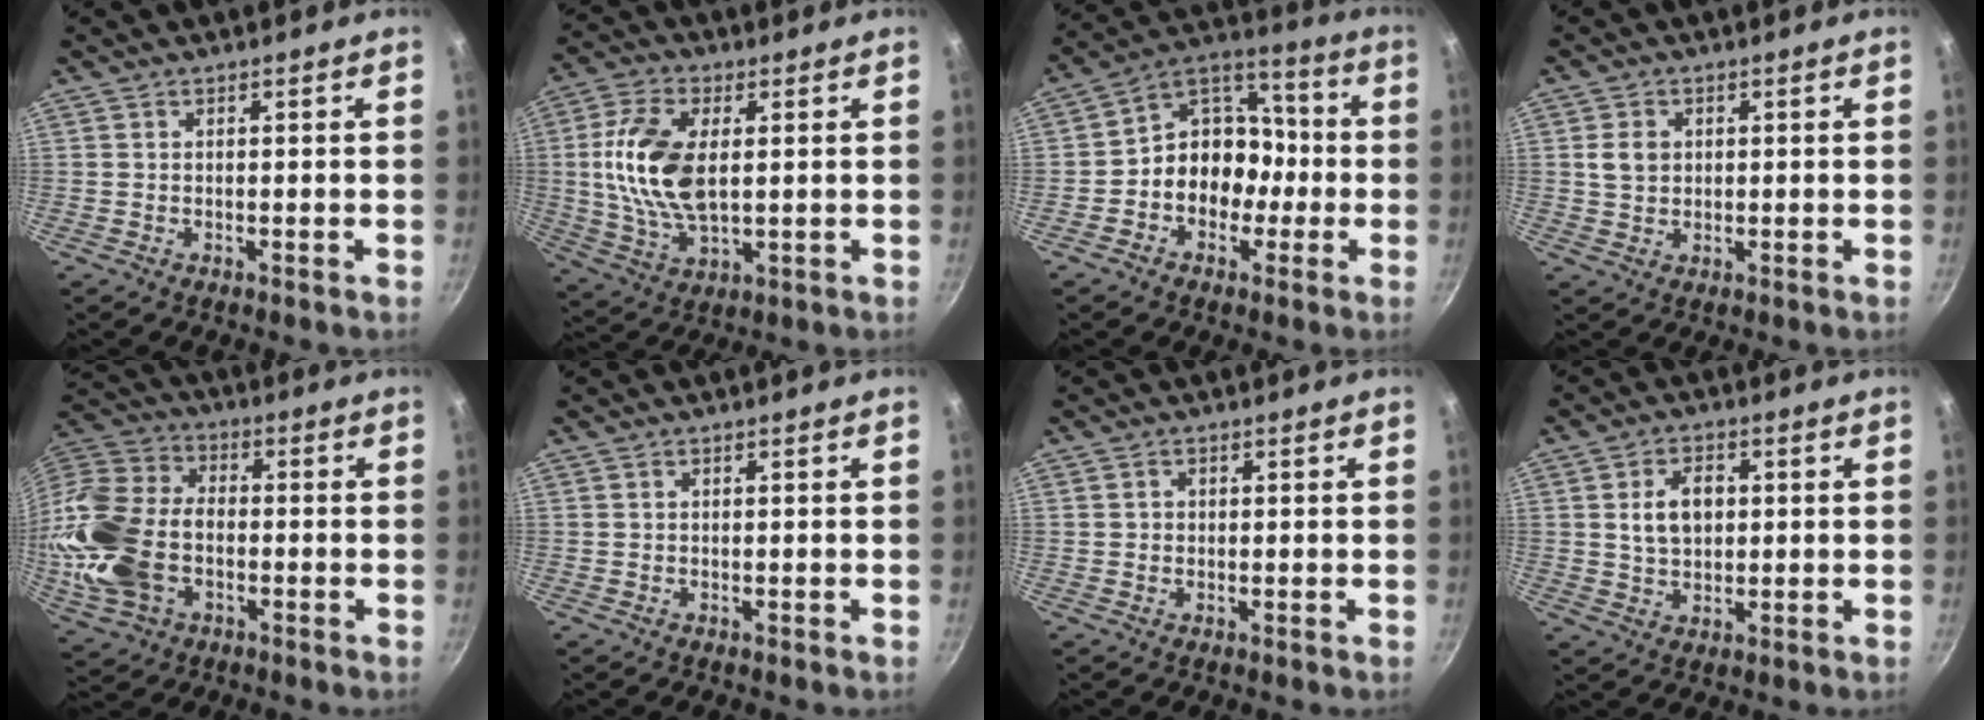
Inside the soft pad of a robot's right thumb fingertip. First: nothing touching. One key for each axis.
{"total": 14.3, "fx": 1.6, "fy": 7.8, "fz": 11.9, "tx": -0.227, "ty": 0.003, "tz": 0.031}
{"total": 12.5, "fx": -2.8, "fy": 10.3, "fz": 6.4, "tx": -0.039, "ty": 0.056, "tz": -0.062}
{"total": 3.9, "fx": 0.7, "fy": 3.2, "fz": 2.1, "tx": -0.028, "ty": 0.002, "tz": 0.012}
{"total": 18.9, "fx": -3.9, "fy": 12.9, "fz": 13.3, "tx": -0.270, "ty": 0.030, "tz": -0.077}
{"total": 0.0}
{"total": 0.9, "fx": 0.0, "fy": 0.9, "fz": 0.3, "tx": -0.002, "ty": 0.003, "tz": -0.001}
{"total": 7.8, "fx": 1.1, "fy": 5.4, "fz": 5.5, "tx": -0.076, "ty": 0.005, "tz": 0.019}